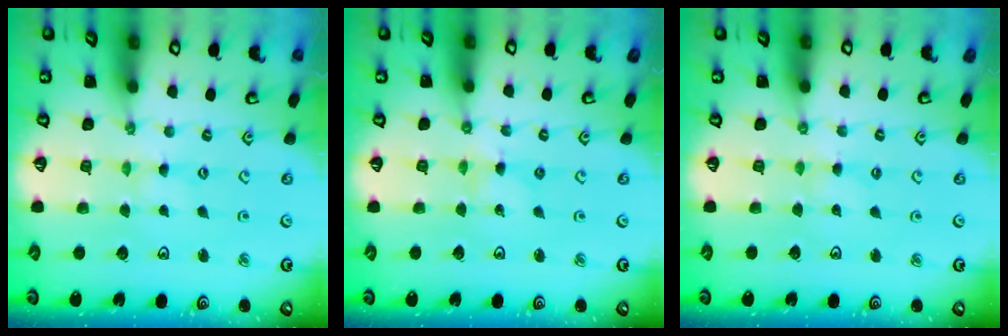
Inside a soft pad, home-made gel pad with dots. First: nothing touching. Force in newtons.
{"total": 1.4, "press": 1.4, "slide": 0.2}
{"total": 1.7, "press": 1.7, "slide": 0.3}